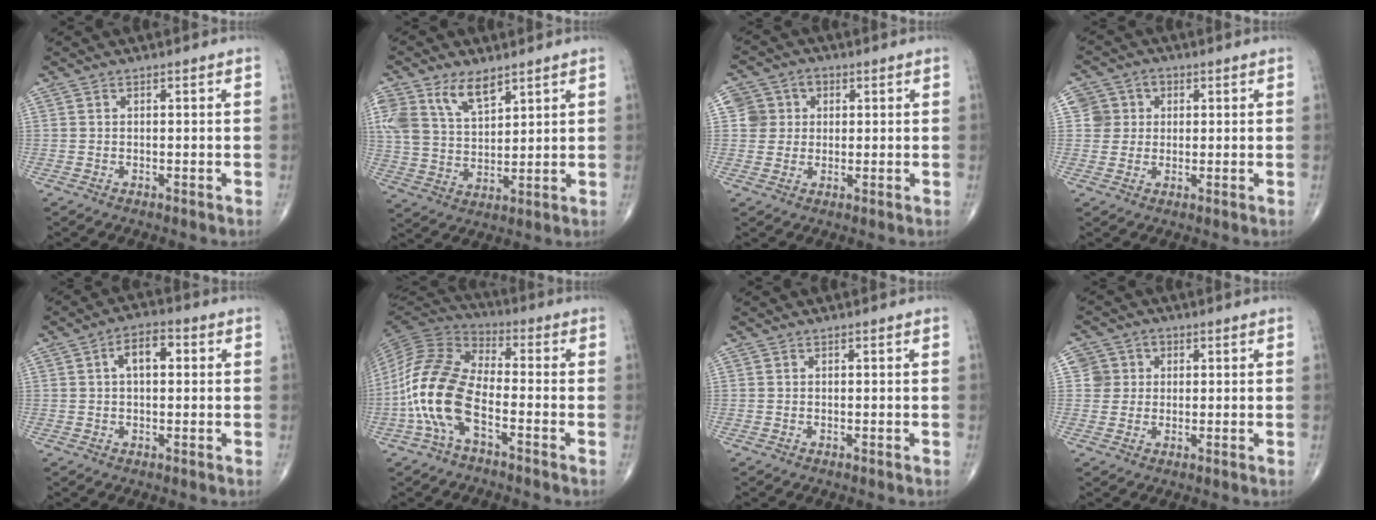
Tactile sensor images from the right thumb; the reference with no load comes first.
{"total": 11.9, "force": [6.8, 6.6, 7.2], "torque": [-0.130, -0.019, 0.142]}
{"total": 5.8, "force": [1.0, 5.6, 1.1], "torque": [0.012, 0.010, 0.011]}
{"total": 5.2, "force": [1.0, 5.1, 0.8], "torque": [0.021, 0.007, 0.012]}
{"total": 6.0, "force": [1.2, 3.2, 4.9], "torque": [-0.076, 0.017, 0.013]}
{"total": 14.8, "force": [-4.9, 6.8, 12.2], "torque": [-0.264, 0.038, -0.103]}
{"total": 0.0}
{"total": 4.6, "force": [0.8, 4.5, 0.4], "torque": [0.026, 0.005, 0.009]}